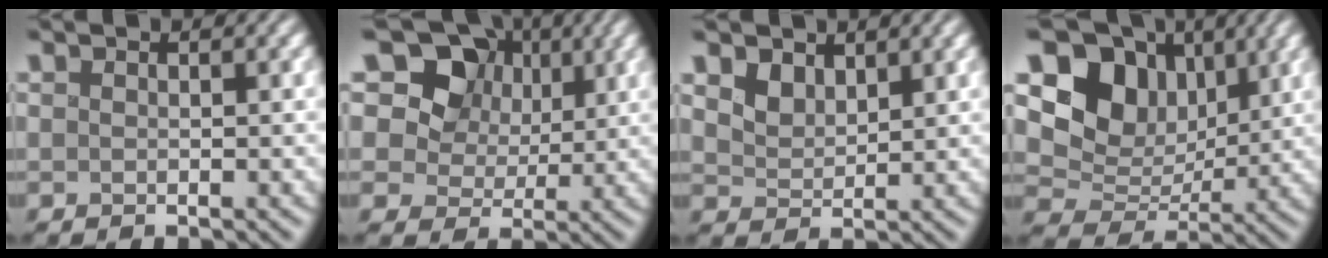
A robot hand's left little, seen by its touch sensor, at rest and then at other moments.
{"total": 10.8, "force": [4.5, 8.3, 5.2], "torque": [-0.076, 0.015, 0.075]}
{"total": 2.2, "force": [1.2, 1.6, 1.0], "torque": [-0.026, -0.008, 0.020]}
{"total": 9.8, "force": [3.8, 7.4, 5.3], "torque": [-0.093, -0.001, 0.059]}